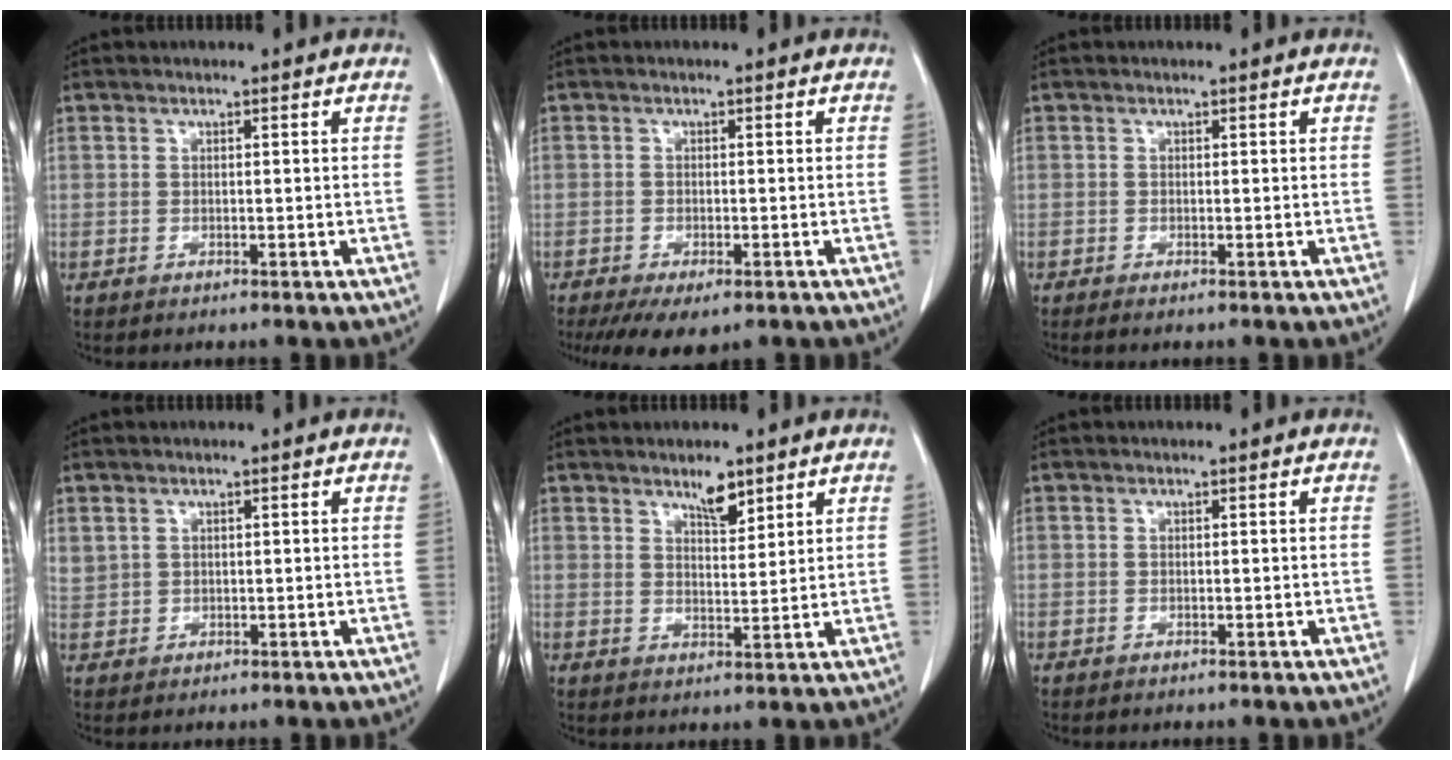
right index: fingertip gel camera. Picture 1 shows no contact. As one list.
[{"total": 6.7, "force": [-4.5, 2.7, 4.1], "torque": [-0.059, -0.012, -0.069]}, {"total": 0.5, "force": [-0.4, 0.0, 0.4], "torque": [-0.008, -0.002, -0.009]}, {"total": 2.4, "force": [1.4, 1.8, 0.5], "torque": [-0.010, 0.012, 0.038]}, {"total": 3.9, "force": [3.0, 1.2, 2.3], "torque": [-0.040, -0.003, 0.052]}, {"total": 0.0}]